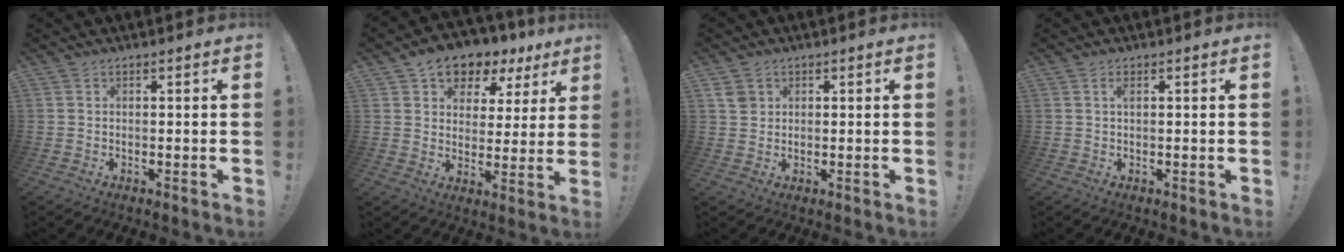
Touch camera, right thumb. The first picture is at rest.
{"total": 8.9, "force": [5.6, 6.2, 2.9], "torque": [-0.048, -0.037, 0.109]}
{"total": 3.4, "force": [1.4, 3.0, 1.1], "torque": [-0.010, 0.000, 0.025]}
{"total": 1.2, "force": [0.3, 0.3, 1.1], "torque": [-0.024, 0.004, 0.004]}